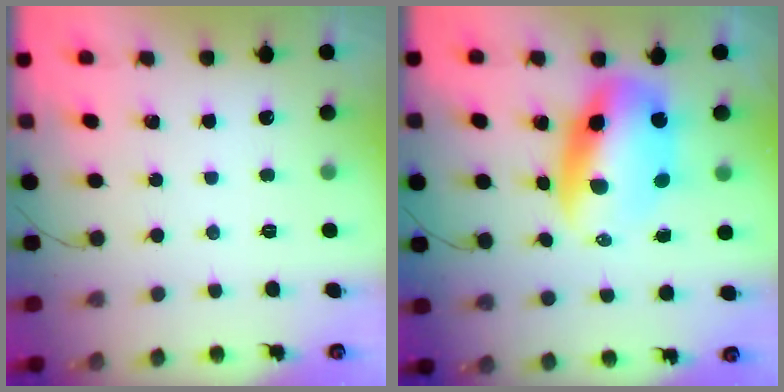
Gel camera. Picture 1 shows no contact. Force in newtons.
{"total": 12.3, "press": 11.8, "slide": 3.5}